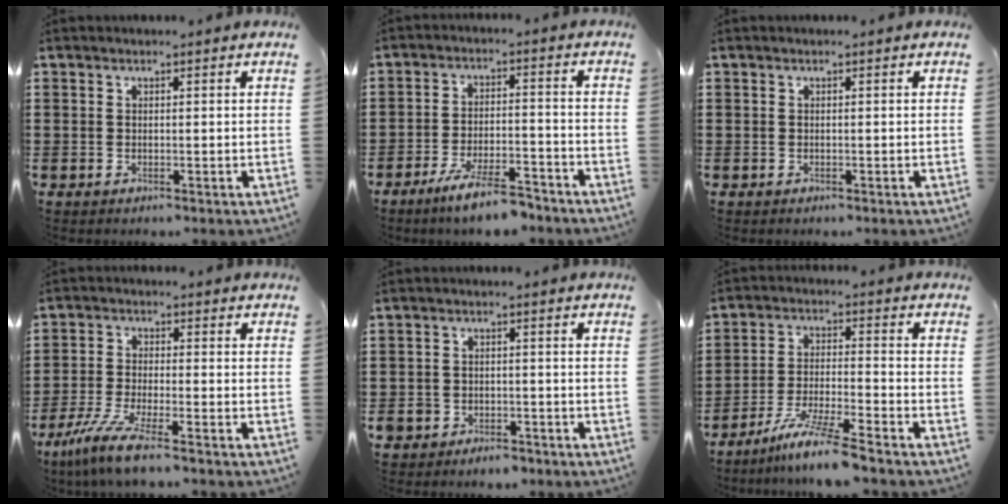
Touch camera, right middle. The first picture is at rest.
{"total": 7.0, "force": [-5.8, 0.7, 3.8], "torque": [-0.079, -0.004, -0.110]}
{"total": 0.0}
{"total": 6.9, "force": [-5.3, 0.3, 4.4], "torque": [-0.111, -0.023, -0.108]}
{"total": 2.9, "force": [-2.5, 1.3, -0.1], "torque": [-0.005, 0.000, -0.057]}
{"total": 8.2, "force": [-6.7, -0.3, 4.7], "torque": [-0.099, -0.013, -0.130]}